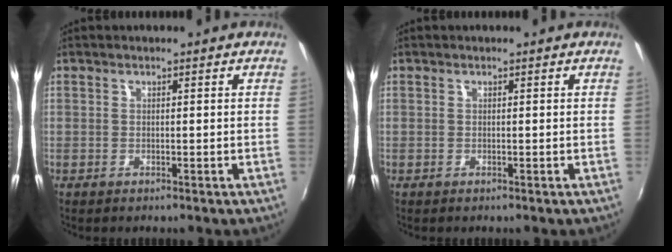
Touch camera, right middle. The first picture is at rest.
{"total": 0.0}